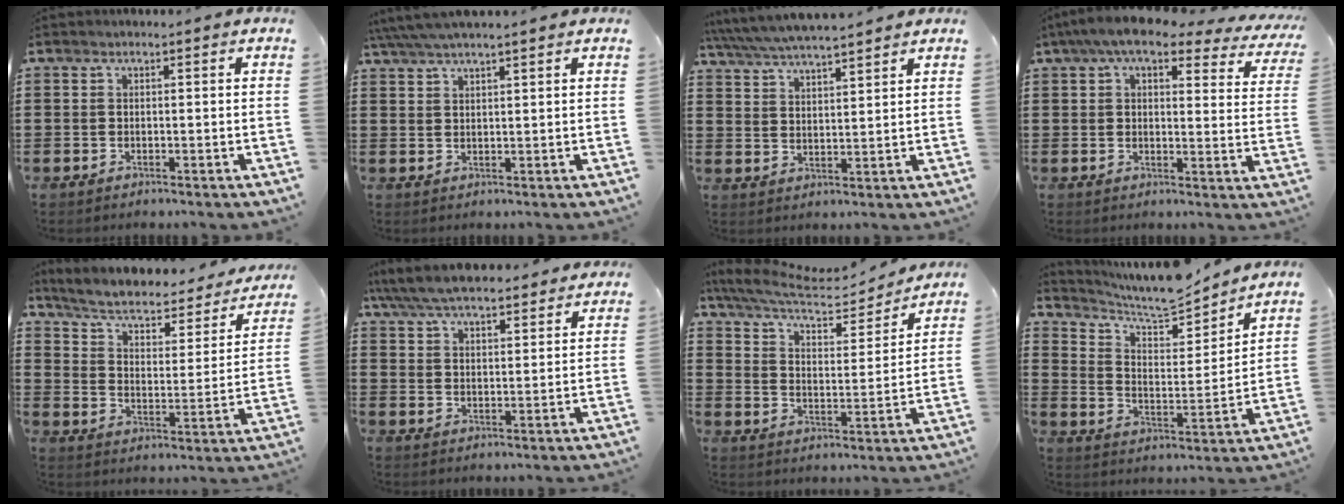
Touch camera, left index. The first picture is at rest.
{"total": 3.3, "force": [3.0, 0.0, 1.5], "torque": [-0.037, -0.001, 0.055]}
{"total": 5.0, "force": [4.8, -0.1, 1.4], "torque": [-0.045, -0.023, 0.085]}
{"total": 7.7, "force": [5.9, 1.6, 4.6], "torque": [-0.101, -0.019, 0.102]}
{"total": 4.2, "force": [3.1, 1.5, 2.5], "torque": [-0.064, -0.023, 0.042]}
{"total": 6.7, "force": [6.3, 1.3, 2.0], "torque": [-0.064, -0.022, 0.114]}
{"total": 8.1, "force": [7.0, 1.7, 3.8], "torque": [-0.105, -0.037, 0.118]}
{"total": 7.3, "force": [7.0, 1.0, 2.1], "torque": [-0.074, -0.052, 0.119]}